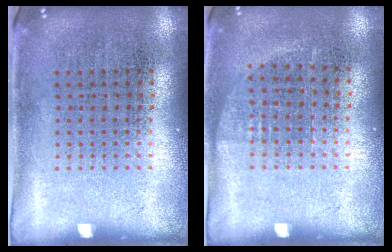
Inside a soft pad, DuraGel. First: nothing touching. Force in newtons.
{"total": 0.7, "press": 0.6, "slide": 0.3}